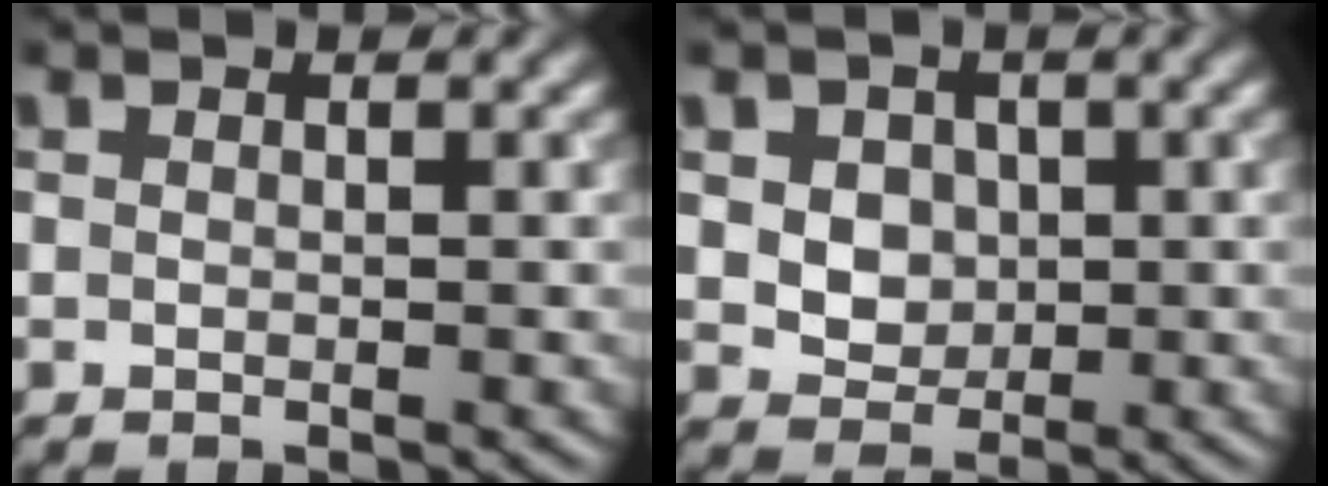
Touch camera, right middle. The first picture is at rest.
{"total": 4.2, "force": [1.1, 3.5, 2.2], "torque": [-0.037, 0.010, 0.020]}